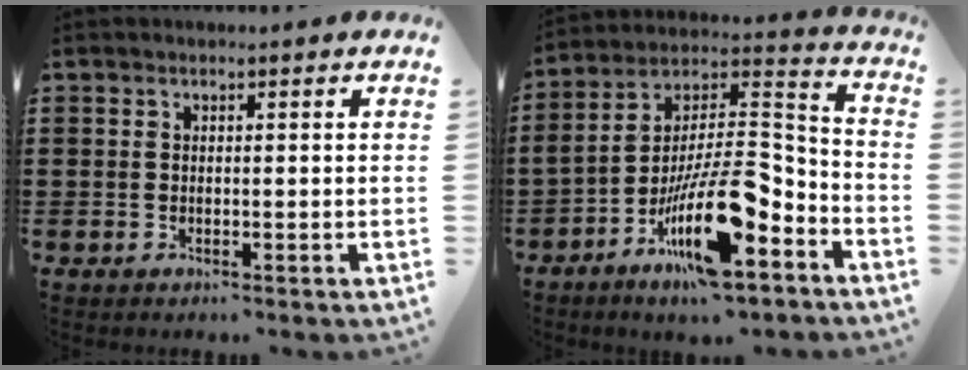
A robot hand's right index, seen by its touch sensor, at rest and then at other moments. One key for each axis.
{"total": 16.0, "fx": -8.2, "fy": 4.5, "fz": 13.0, "tx": -0.254, "ty": 0.010, "tz": -0.148}